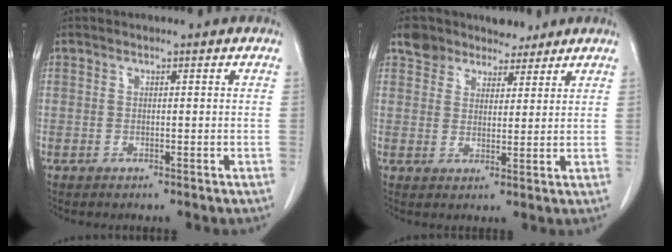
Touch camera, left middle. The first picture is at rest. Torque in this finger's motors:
{"motor_torque": [0.31, -0.47, 0.01, 0.01]}